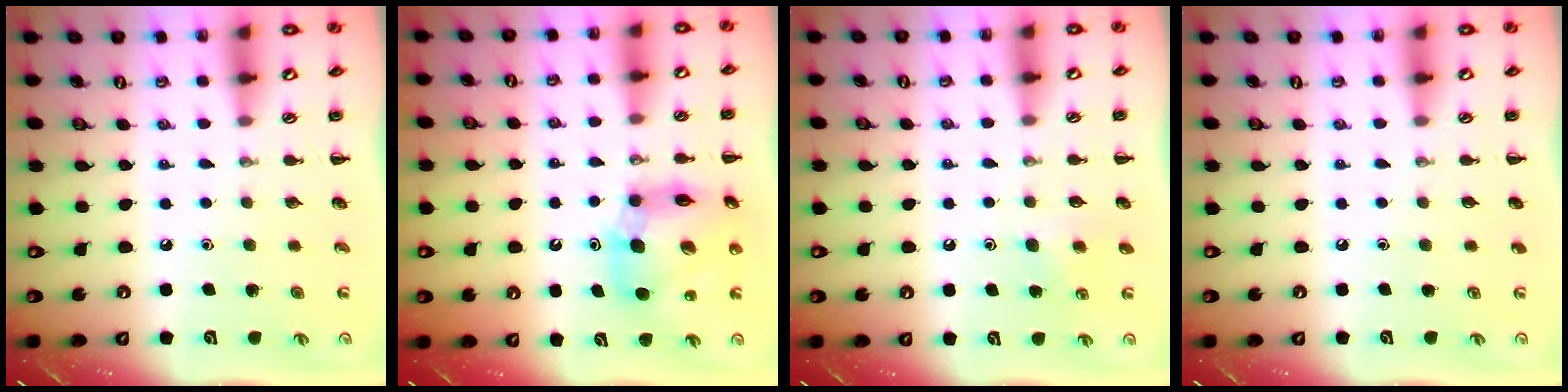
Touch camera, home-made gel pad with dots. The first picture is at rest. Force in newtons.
{"total": 11.6, "press": 11.1, "slide": 3.3}
{"total": 4.8, "press": 4.5, "slide": 1.7}
{"total": 0.0}